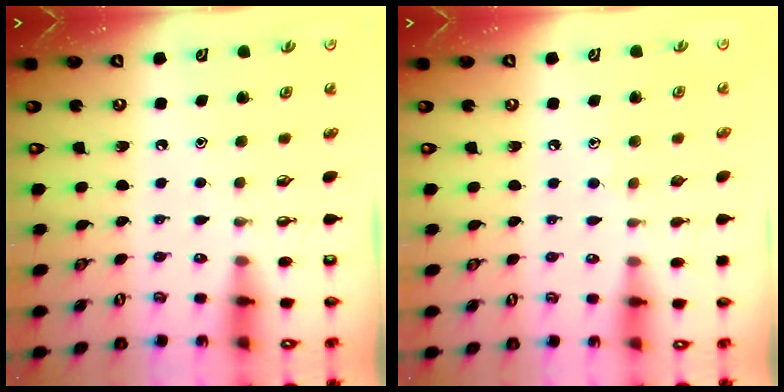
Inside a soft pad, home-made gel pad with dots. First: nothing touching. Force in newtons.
{"total": 5.7, "press": 5.6, "slide": 0.6}